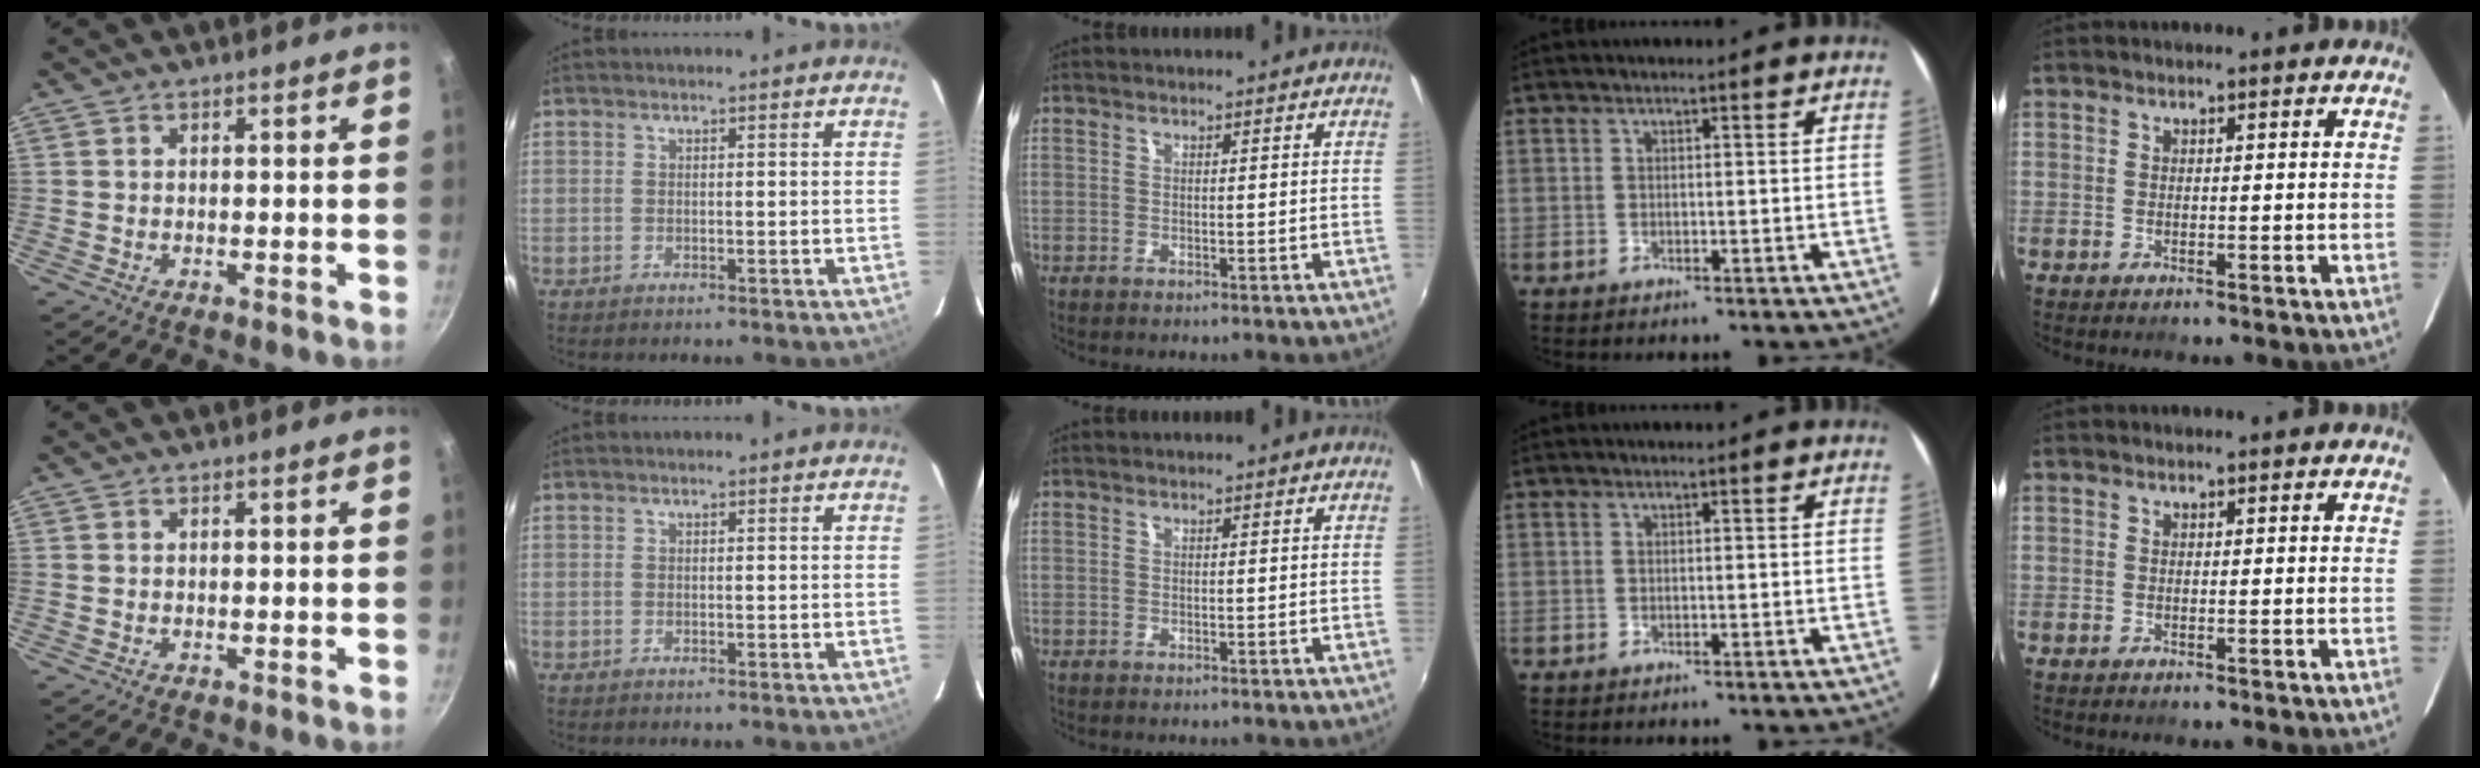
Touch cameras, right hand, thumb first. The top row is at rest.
{}